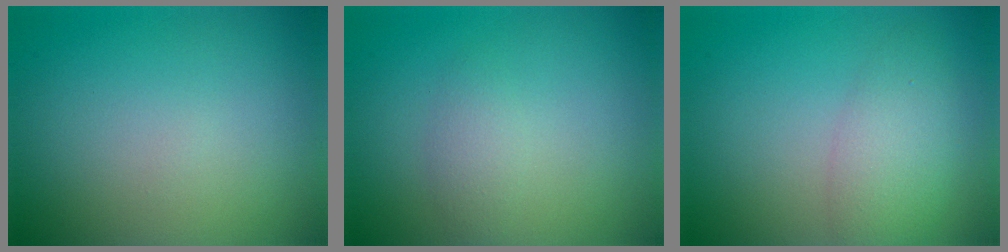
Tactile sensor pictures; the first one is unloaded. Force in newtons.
{"total": 1.6, "press": 1.6, "slide": 0.0}
{"total": 3.7, "press": 3.7, "slide": 0.1}